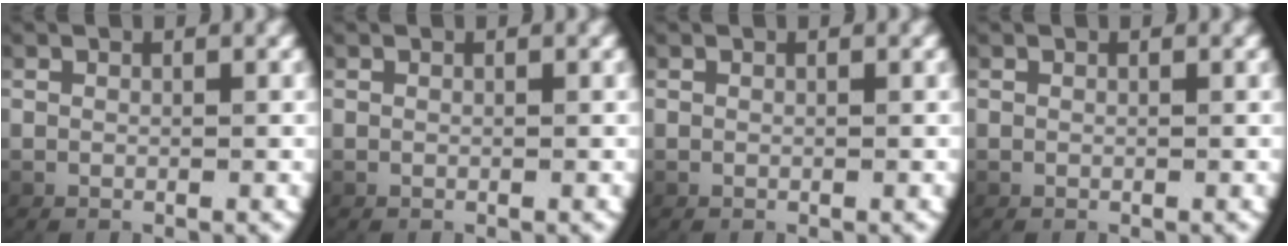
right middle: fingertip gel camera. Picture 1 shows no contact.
{"total": 0.0}
{"total": 0.0}
{"total": 0.0}